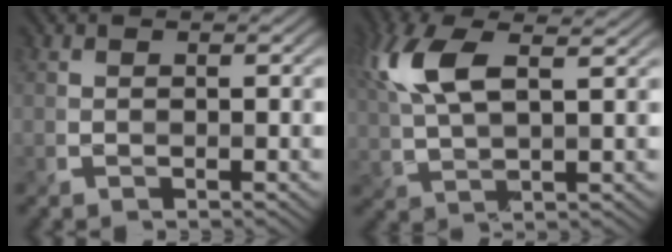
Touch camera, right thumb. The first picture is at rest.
{"total": 9.8, "force": [3.7, 4.2, 8.1], "torque": [-0.206, 0.014, 0.067]}